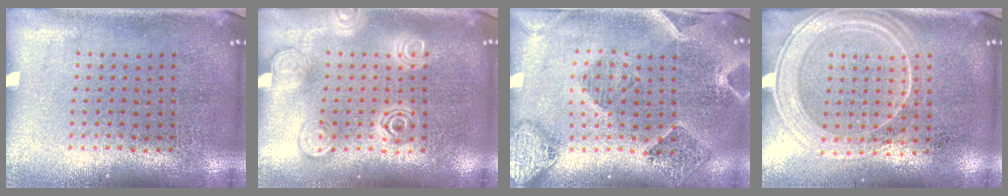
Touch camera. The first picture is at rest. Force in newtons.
{"total": 2.7, "press": 2.7, "slide": 0.4}
{"total": 1.6, "press": 1.6, "slide": 0.3}
{"total": 2.0, "press": 1.9, "slide": 0.7}